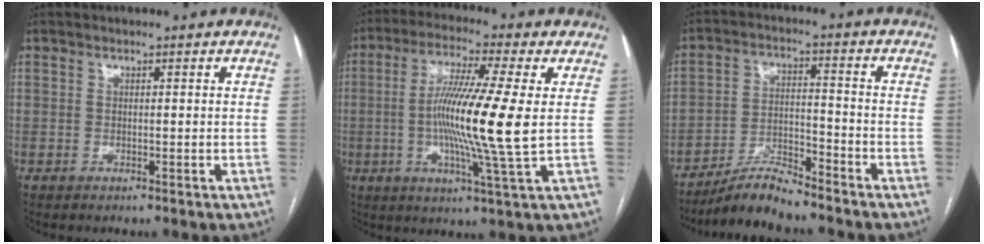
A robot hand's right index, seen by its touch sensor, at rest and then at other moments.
{"total": 13.8, "force": [0.0, -1.0, 13.8], "torque": [-0.260, -0.013, -0.013]}
{"total": 7.8, "force": [-7.1, 0.9, 3.2], "torque": [-0.062, -0.007, -0.130]}